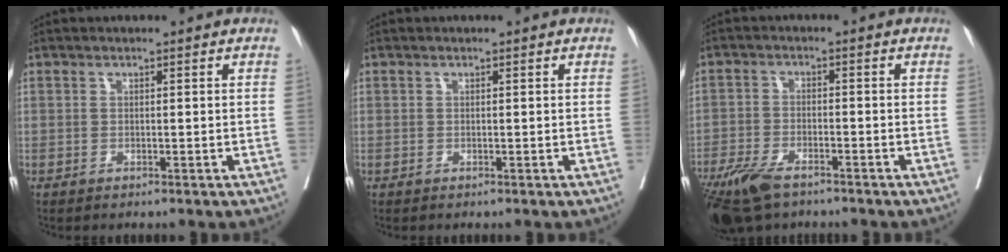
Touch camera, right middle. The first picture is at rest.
{"total": 0.0}
{"total": 9.5, "force": [-6.9, 3.3, 5.6], "torque": [-0.106, -0.018, -0.123]}